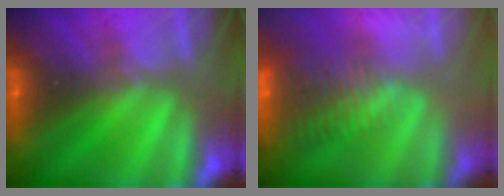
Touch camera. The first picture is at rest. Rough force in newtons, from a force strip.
{"total": 4.5}